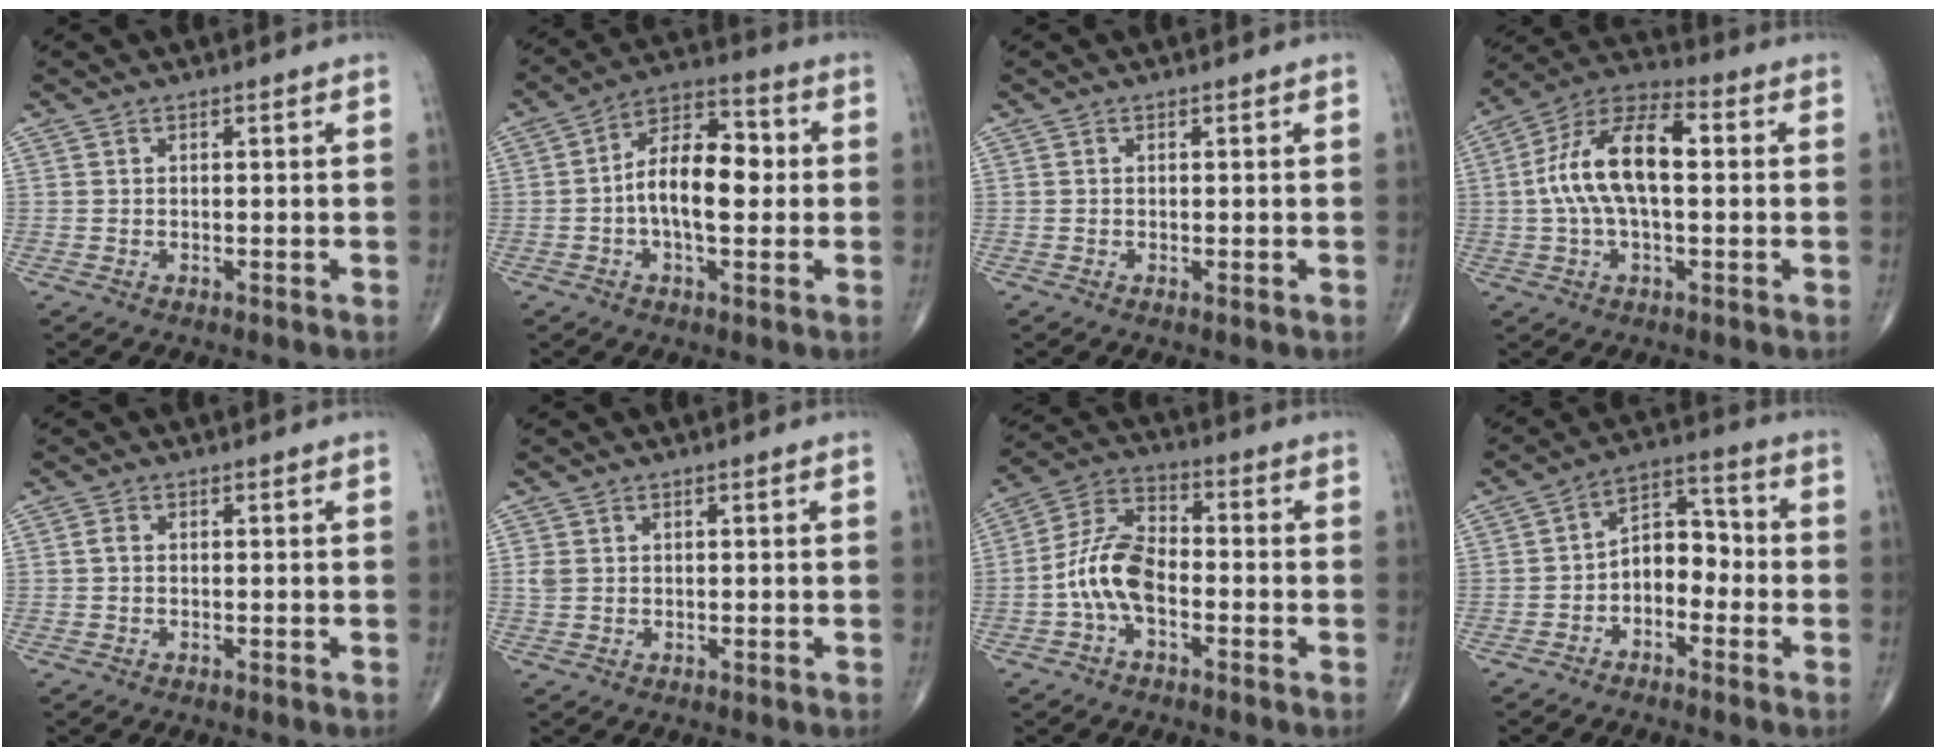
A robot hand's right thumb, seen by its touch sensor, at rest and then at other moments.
{"total": 12.6, "force": [-0.4, 6.5, 10.8], "torque": [-0.170, 0.031, -0.014]}
{"total": 0.0}
{"total": 14.7, "force": [1.0, 6.9, 12.9], "torque": [-0.245, 0.040, 0.011]}
{"total": 1.1, "force": [0.0, 0.7, 0.8], "torque": [-0.011, 0.001, -0.002]}
{"total": 1.8, "force": [0.4, 1.5, 0.9], "torque": [-0.019, 0.000, 0.013]}
{"total": 9.9, "force": [-2.5, 5.5, 7.9], "torque": [-0.153, 0.040, -0.058]}
{"total": 7.9, "force": [-2.2, 5.2, 5.5], "torque": [-0.062, 0.042, -0.051]}